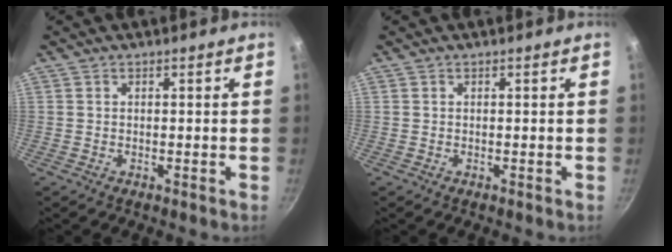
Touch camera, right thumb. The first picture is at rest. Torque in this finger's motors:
{"motor_torque": [-0.07, 0.07, -0.06, 0.06, 0.00]}